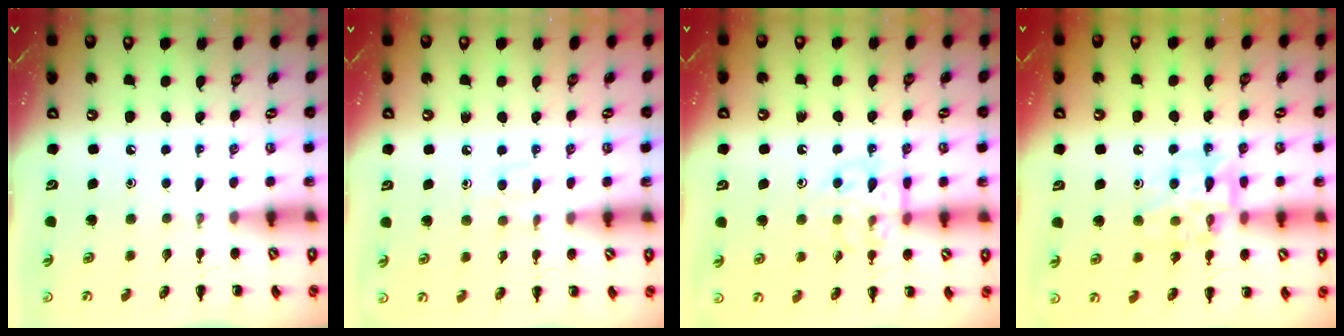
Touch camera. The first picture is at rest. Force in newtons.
{"total": 4.7, "press": 4.3, "slide": 1.8}
{"total": 12.1, "press": 12.0, "slide": 1.4}
{"total": 12.8, "press": 12.7, "slide": 1.5}